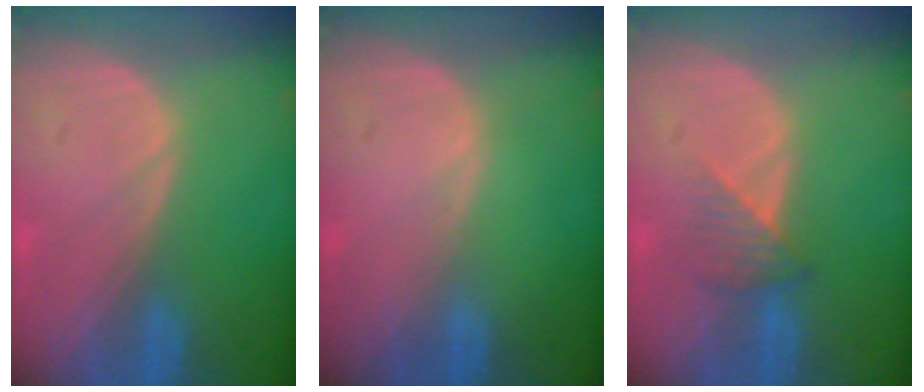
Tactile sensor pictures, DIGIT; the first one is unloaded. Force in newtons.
{"total": 0.0}
{"total": 3.3, "press": 2.9, "slide": 1.5}